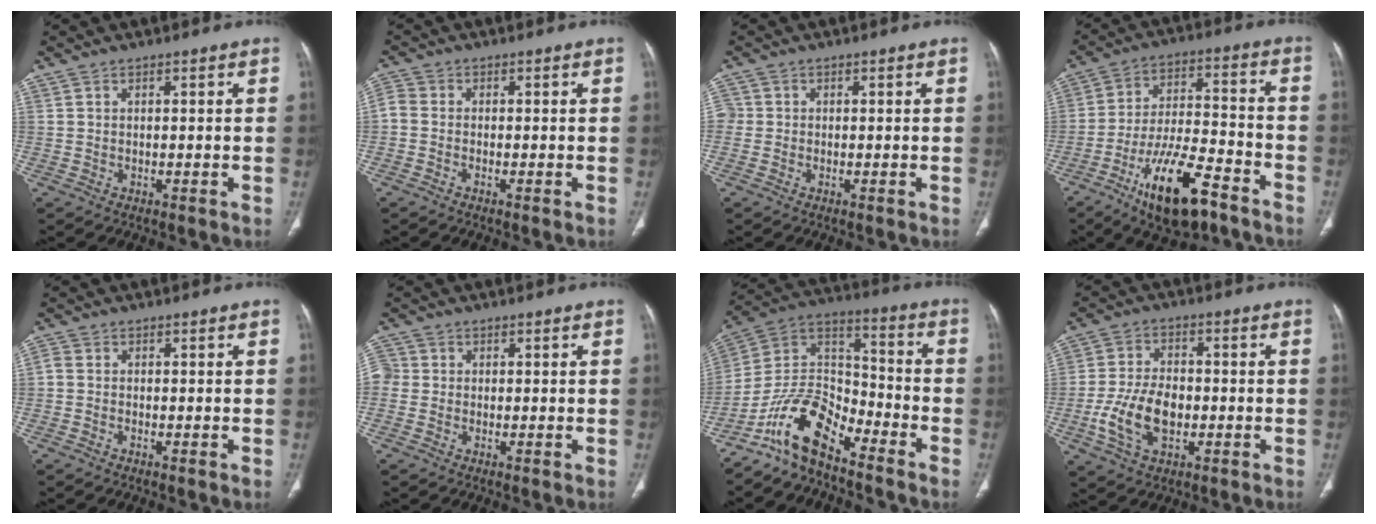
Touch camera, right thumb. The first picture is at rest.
{"total": 2.6, "force": [-1.1, 1.7, 1.6], "torque": [-0.043, 0.010, -0.032]}
{"total": 2.0, "force": [-0.4, 1.9, 0.5], "torque": [0.000, 0.005, -0.015]}
{"total": 17.0, "force": [-10.4, 5.9, 12.1], "torque": [-0.201, 0.062, -0.175]}
{"total": 1.4, "force": [-0.7, 0.8, 1.0], "torque": [-0.027, 0.002, -0.021]}
{"total": 3.7, "force": [-0.5, 3.3, 1.5], "torque": [-0.030, 0.008, -0.017]}
{"total": 12.8, "force": [-9.9, 4.8, 6.7], "torque": [-0.112, 0.095, -0.196]}
{"total": 10.6, "force": [-2.7, 6.4, 8.0], "torque": [-0.154, 0.013, -0.049]}